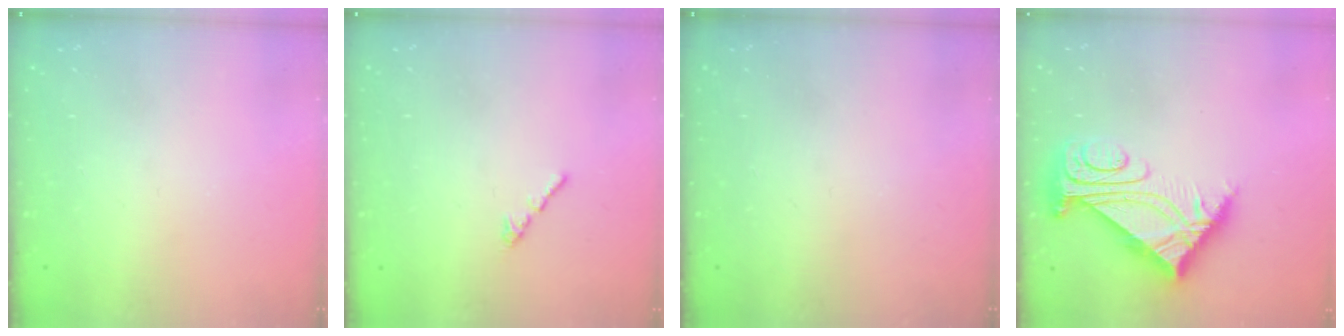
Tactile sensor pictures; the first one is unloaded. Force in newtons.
{"total": 0.7, "press": 0.6, "slide": 0.4}
{"total": 0.0}
{"total": 8.9, "press": 8.8, "slide": 1.1}